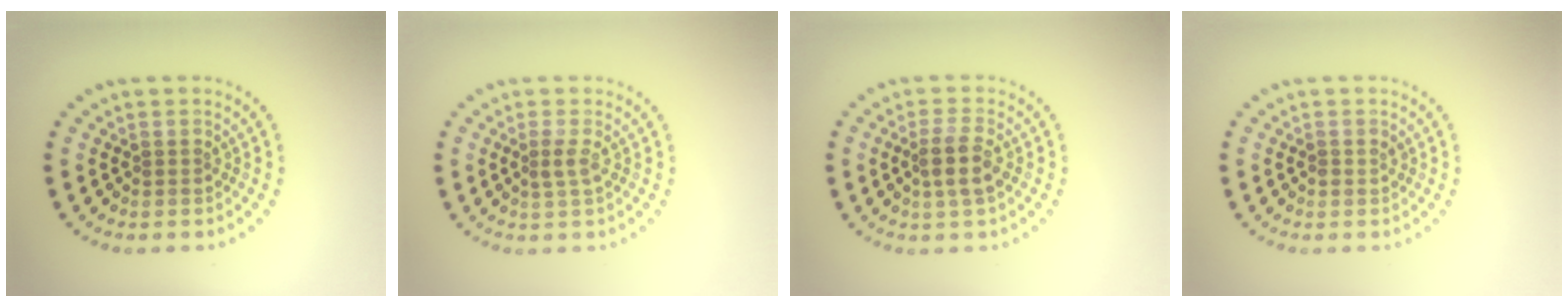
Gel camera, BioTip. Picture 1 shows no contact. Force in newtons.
{"total": 1.3, "press": 1.1, "slide": 0.7}
{"total": 2.7, "press": 2.5, "slide": 1.1}
{"total": 0.6, "press": 0.6, "slide": 0.1}